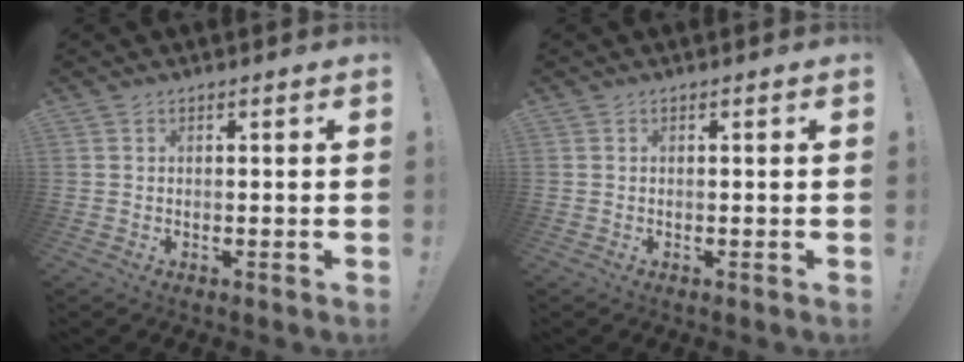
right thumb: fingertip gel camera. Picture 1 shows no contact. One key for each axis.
{"total": 0.0}